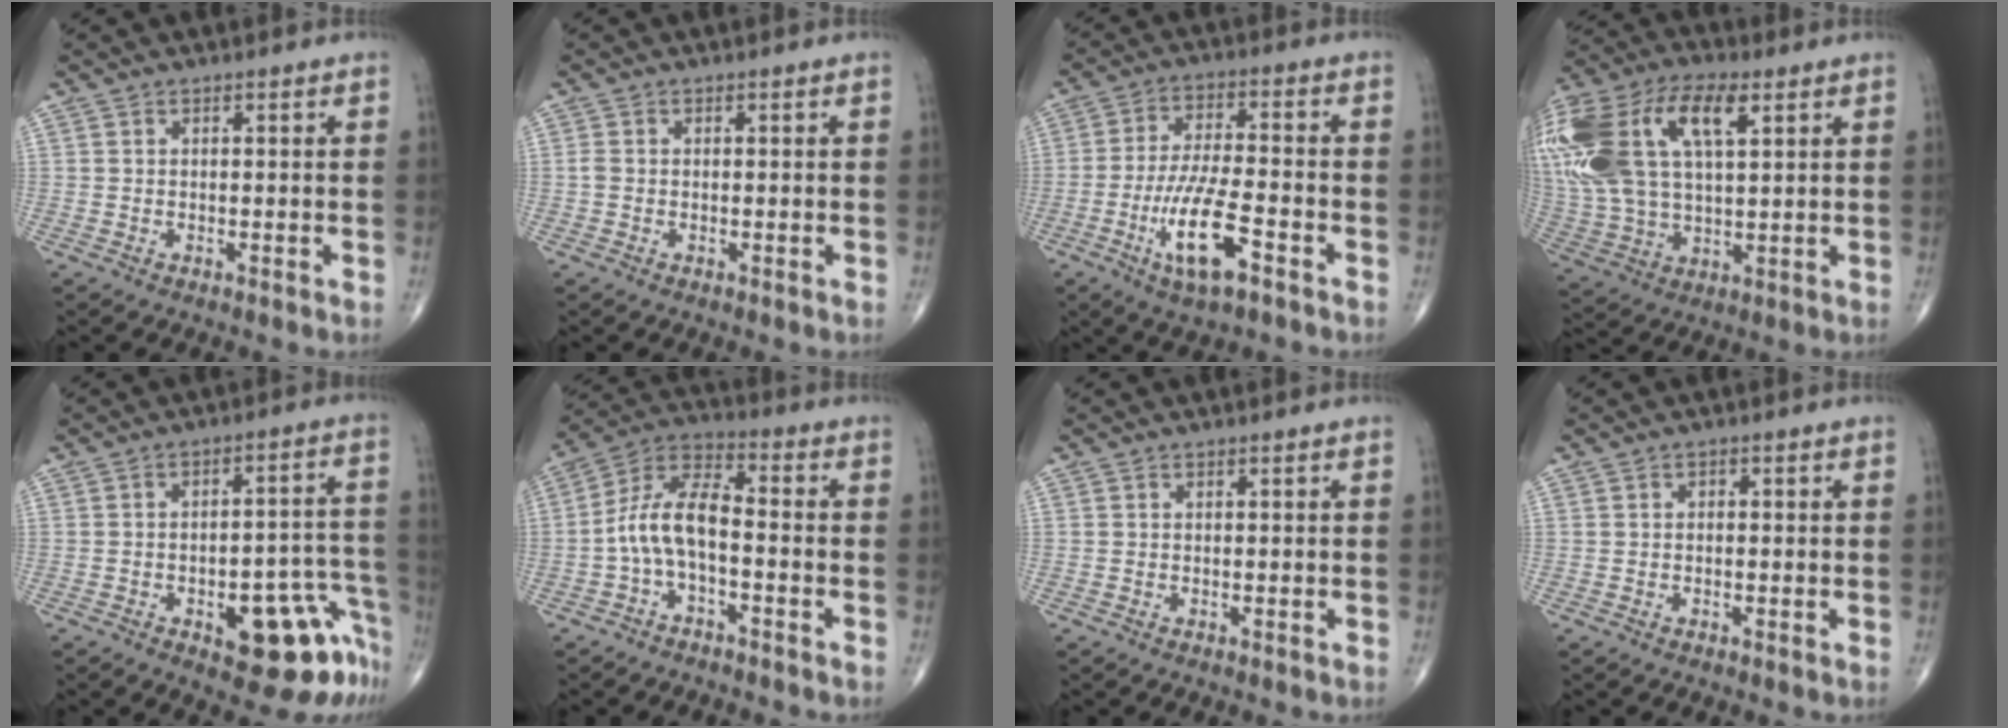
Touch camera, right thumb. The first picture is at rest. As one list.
[{"total": 1.0, "force": [-0.2, 0.8, 0.6], "torque": [-0.014, -0.001, -0.005]}, {"total": 11.6, "force": [-5.1, 3.3, 9.9], "torque": [-0.193, 0.020, -0.090]}, {"total": 28.5, "force": [9.4, 15.0, 22.3], "torque": [-0.524, 0.042, 0.176]}, {"total": 15.0, "force": [-7.8, 5.7, 11.4], "torque": [-0.076, 0.077, -0.087]}, {"total": 9.5, "force": [-2.3, 4.3, 8.1], "torque": [-0.157, 0.047, -0.056]}, {"total": 0.0}, {"total": 0.6, "force": [0.0, 0.4, 0.4], "torque": [-0.003, 0.001, -0.003]}]